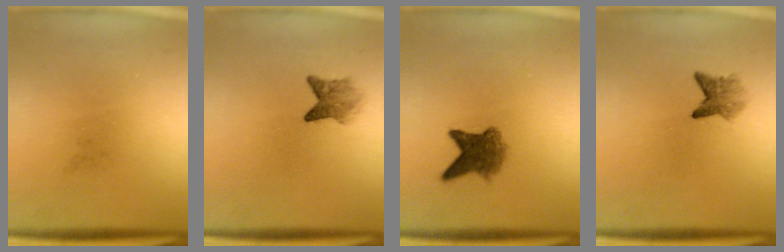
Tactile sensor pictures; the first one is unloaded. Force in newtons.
{"total": 2.8}
{"total": 5.2}
{"total": 2.6}